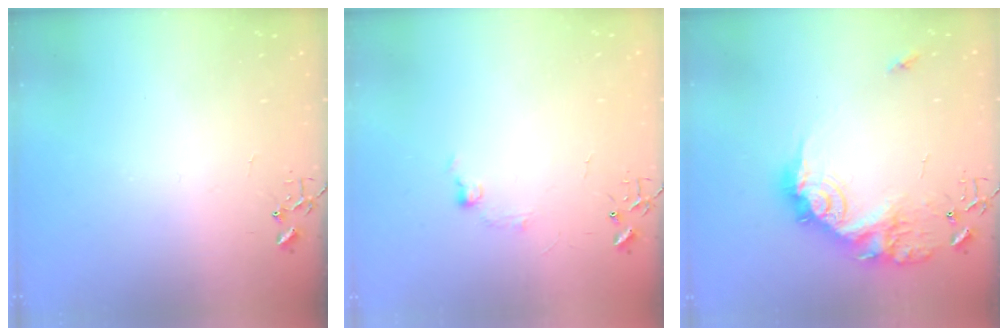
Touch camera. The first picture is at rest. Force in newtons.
{"total": 6.4, "press": 6.3, "slide": 0.9}
{"total": 19.2, "press": 19.2, "slide": 1.0}